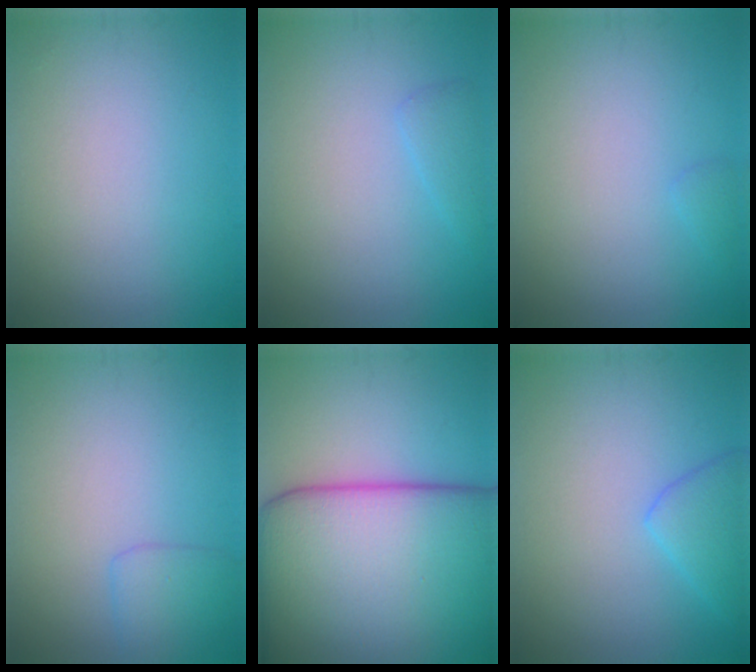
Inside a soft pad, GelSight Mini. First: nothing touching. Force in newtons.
{"total": 1.4, "press": 1.4, "slide": 0.1}
{"total": 0.6, "press": 0.6, "slide": 0.0}
{"total": 2.0, "press": 1.9, "slide": 0.1}
{"total": 23.4, "press": 23.4, "slide": 0.7}
{"total": 2.8, "press": 2.8, "slide": 0.2}